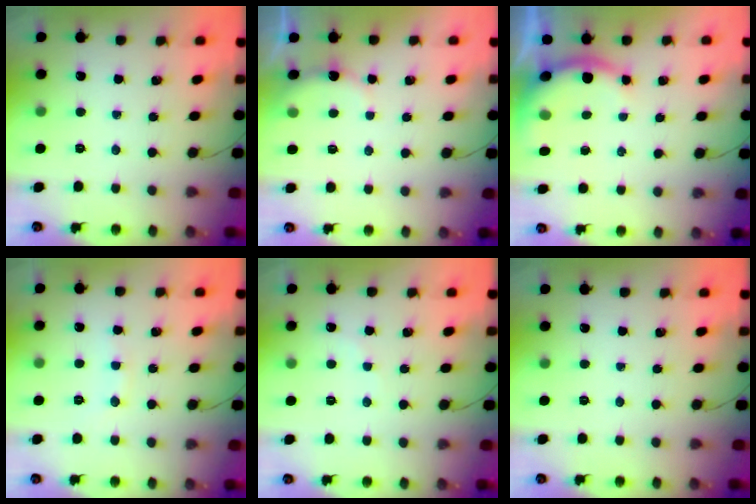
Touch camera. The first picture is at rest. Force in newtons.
{"total": 5.2, "press": 5.1, "slide": 0.8}
{"total": 5.2, "press": 5.2, "slide": 0.3}
{"total": 5.8, "press": 5.7, "slide": 1.2}
{"total": 4.7, "press": 4.6, "slide": 0.9}
{"total": 0.0}